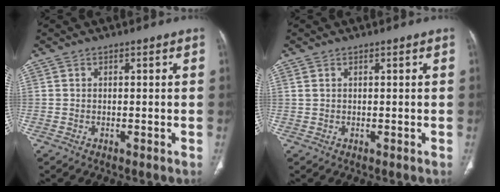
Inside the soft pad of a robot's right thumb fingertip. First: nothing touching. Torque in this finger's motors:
{"motor_torque": [-0.34, -0.39, -0.16, 0.18, 0.05]}